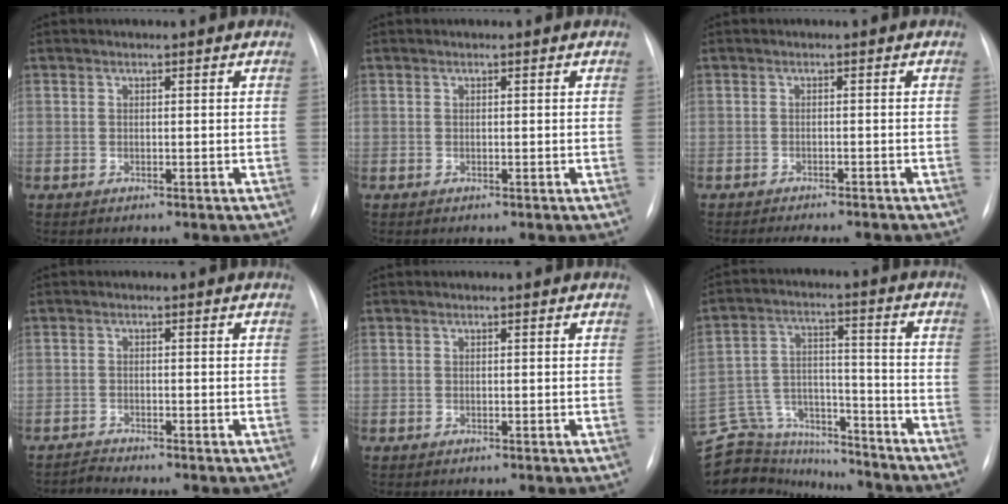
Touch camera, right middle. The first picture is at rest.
{"total": 0.0}
{"total": 7.3, "force": [-6.6, 1.2, 2.9], "torque": [-0.035, -0.004, -0.083]}
{"total": 1.3, "force": [-1.1, -0.5, -0.5], "torque": [0.007, -0.010, -0.021]}
{"total": 0.0}
{"total": 18.4, "force": [-17.0, 5.5, 4.0], "torque": [-0.093, 0.045, -0.261]}